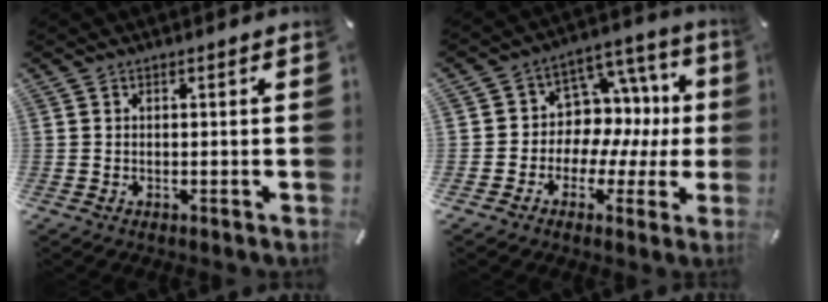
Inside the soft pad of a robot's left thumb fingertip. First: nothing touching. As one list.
[{"total": 10.0, "force": [1.1, 9.3, 3.7], "torque": [-0.055, -0.033, 0.028]}]